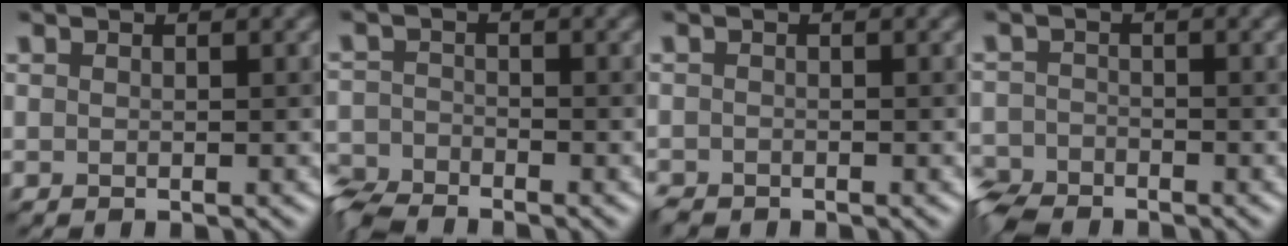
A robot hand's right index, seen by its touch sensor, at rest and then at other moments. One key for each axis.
{"total": 4.2, "fx": -3.8, "fy": 1.0, "fz": 1.3, "tx": -0.034, "ty": -0.014, "tz": -0.087}
{"total": 1.1, "fx": -1.0, "fy": 0.4, "fz": 0.1, "tx": -0.001, "ty": -0.001, "tz": -0.022}
{"total": 4.2, "fx": -3.7, "fy": 1.5, "fz": 1.2, "tx": -0.028, "ty": -0.013, "tz": -0.084}